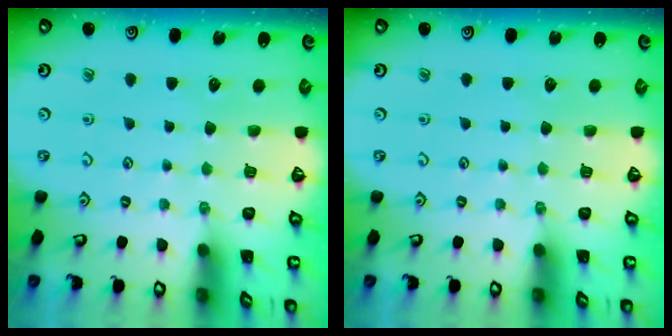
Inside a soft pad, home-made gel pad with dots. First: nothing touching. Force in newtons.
{"total": 0.0}